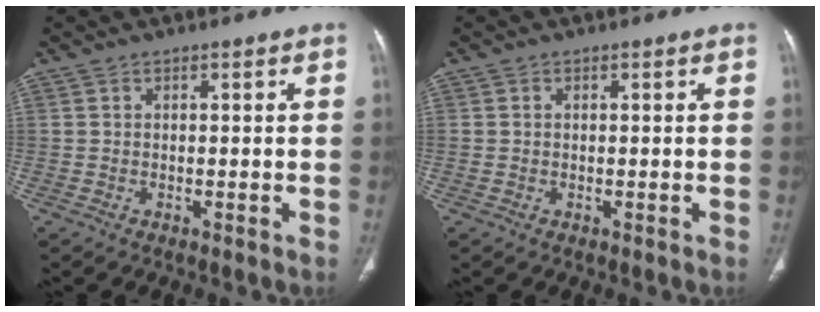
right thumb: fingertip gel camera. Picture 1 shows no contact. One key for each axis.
{"total": 0.6, "fx": 0.0, "fy": 0.5, "fz": 0.2, "tx": -0.004, "ty": 0.003, "tz": 0.001}